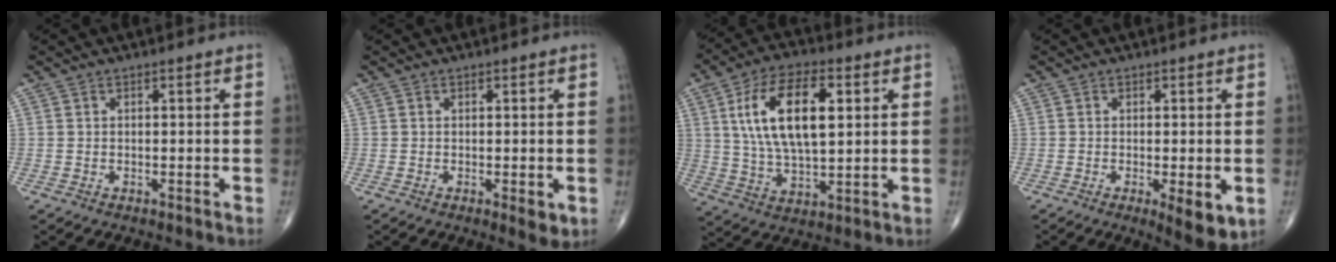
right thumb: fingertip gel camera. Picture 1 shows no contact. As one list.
[{"total": 2.5, "force": [-0.6, 0.8, 2.3], "torque": [-0.027, -0.007, -0.007]}, {"total": 16.7, "force": [4.2, 7.7, 14.2], "torque": [-0.252, -0.001, 0.077]}, {"total": 6.2, "force": [-1.7, 1.9, 5.6], "torque": [-0.076, -0.017, -0.023]}]